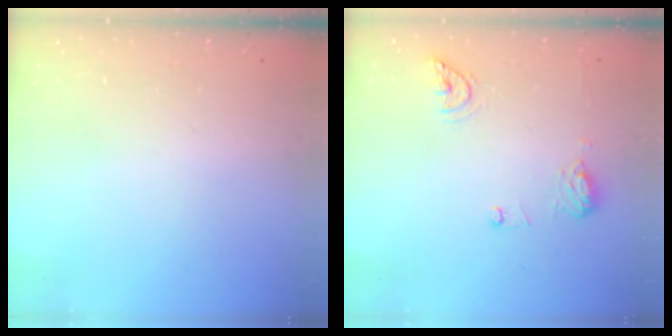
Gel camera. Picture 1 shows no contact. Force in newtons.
{"total": 12.8, "press": 10.6, "slide": 7.2}